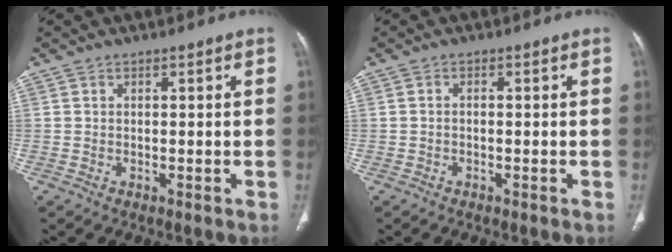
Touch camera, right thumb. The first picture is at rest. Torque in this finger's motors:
{"motor_torque": [-0.73, -0.15, -0.58, 0.20, -0.02]}